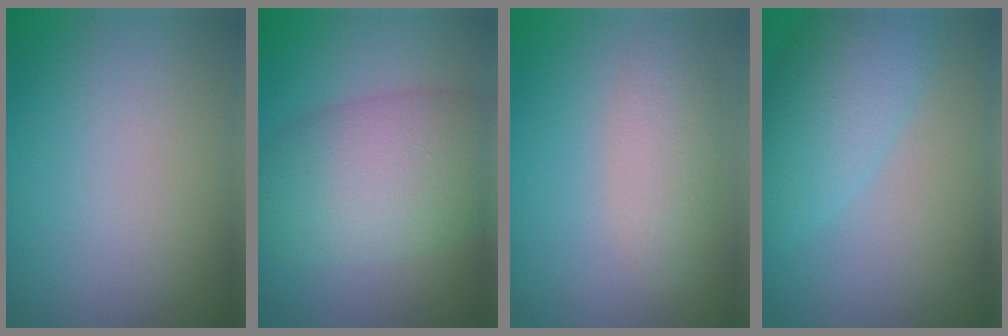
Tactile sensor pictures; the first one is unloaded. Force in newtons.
{"total": 8.7, "press": 8.7, "slide": 0.1}
{"total": 3.1, "press": 3.1, "slide": 0.0}
{"total": 5.4, "press": 5.3, "slide": 0.2}